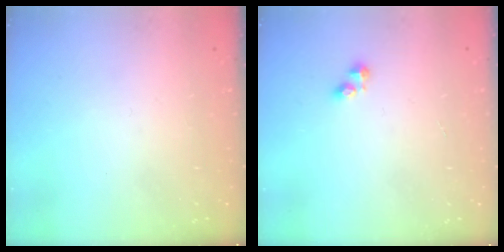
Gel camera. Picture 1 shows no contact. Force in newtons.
{"total": 2.9, "press": 2.9, "slide": 0.4}